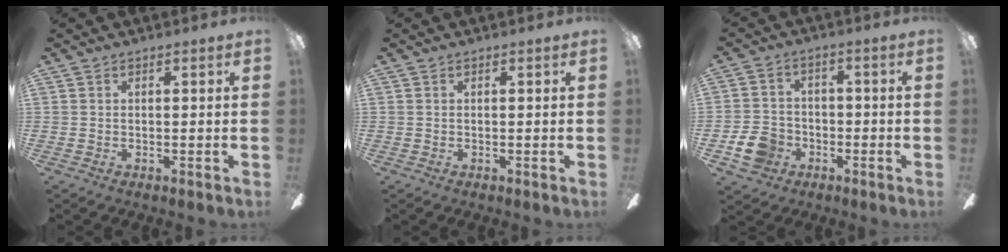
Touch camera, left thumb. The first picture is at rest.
{"total": 0.0}
{"total": 8.3, "force": [-3.5, 6.7, 3.5], "torque": [-0.097, 0.027, -0.066]}